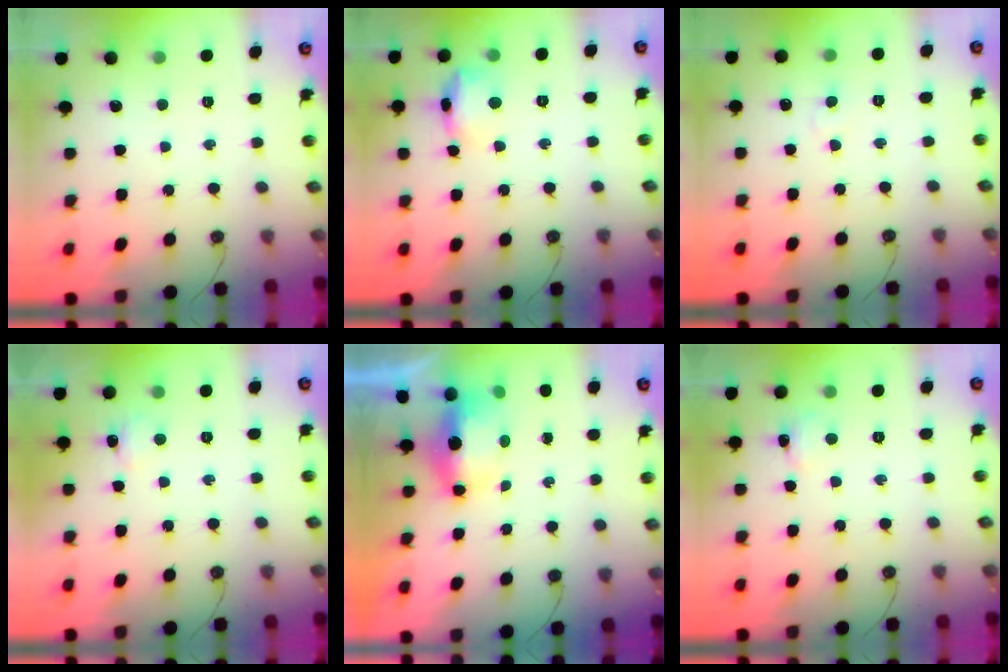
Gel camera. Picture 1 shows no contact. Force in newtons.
{"total": 11.9, "press": 11.9, "slide": 1.0}
{"total": 3.0, "press": 3.0, "slide": 0.4}
{"total": 6.0, "press": 5.9, "slide": 1.0}
{"total": 6.6, "press": 6.5, "slide": 1.1}
{"total": 2.5, "press": 2.4, "slide": 0.5}